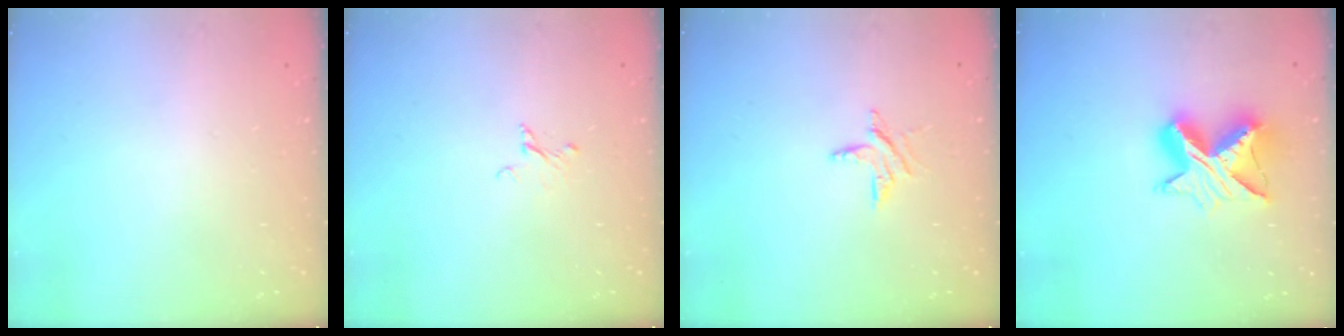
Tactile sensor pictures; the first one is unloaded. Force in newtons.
{"total": 2.2, "press": 2.2, "slide": 0.1}
{"total": 5.7, "press": 5.7, "slide": 0.5}
{"total": 11.5, "press": 11.4, "slide": 0.7}